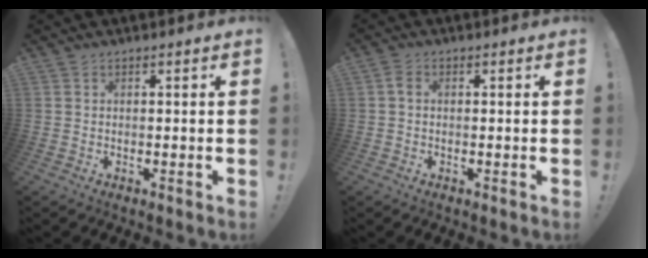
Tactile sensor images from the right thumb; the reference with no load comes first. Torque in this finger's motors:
{"motor_torque": [0.44, 0.60, 0.38, -0.32, 0.17]}